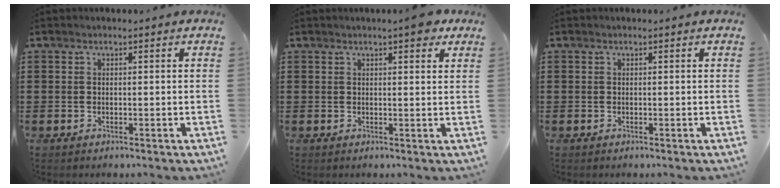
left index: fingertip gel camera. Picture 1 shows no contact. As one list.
[{"total": 3.2, "force": [2.3, 0.6, 2.2], "torque": [-0.031, 0.001, 0.038]}, {"total": 0.0}]